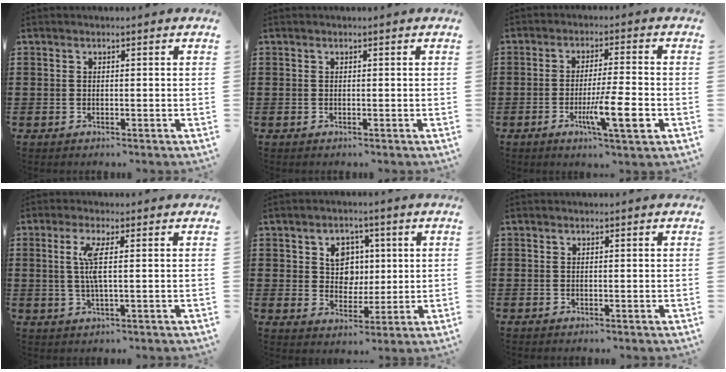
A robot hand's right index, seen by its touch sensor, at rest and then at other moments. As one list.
[{"total": 0.0}, {"total": 8.3, "force": [-2.8, 0.8, 7.8], "torque": [-0.137, -0.011, -0.049]}, {"total": 4.3, "force": [0.5, 0.2, 4.3], "torque": [-0.097, -0.009, 0.001]}, {"total": 5.6, "force": [1.5, 4.9, 2.1], "torque": [-0.048, 0.012, 0.021]}, {"total": 0.0}]